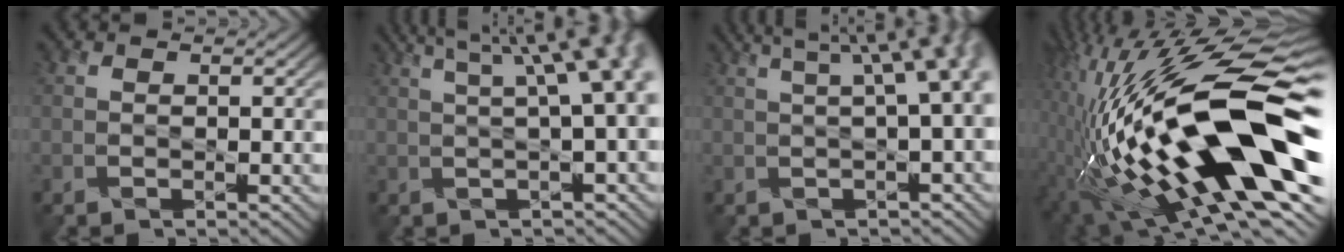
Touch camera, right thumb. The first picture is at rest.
{"total": 11.6, "force": [4.0, 3.6, 10.2], "torque": [-0.115, 0.048, 0.048]}
{"total": 10.4, "force": [3.5, 3.5, 9.2], "torque": [-0.096, 0.047, 0.038]}
{"total": 21.3, "force": [-3.2, 6.5, 20.0], "torque": [-0.368, 0.009, -0.070]}